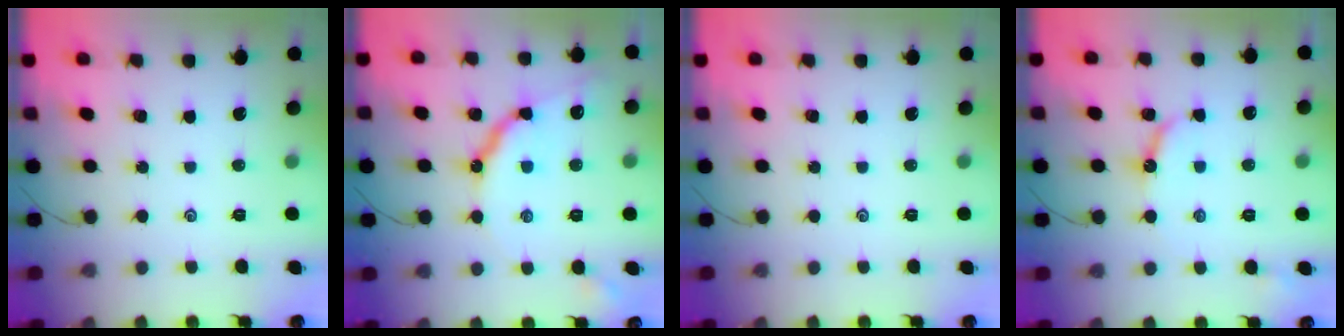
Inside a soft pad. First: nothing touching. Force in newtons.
{"total": 9.8, "press": 9.8, "slide": 1.0}
{"total": 0.0}
{"total": 6.8, "press": 6.7, "slide": 0.6}